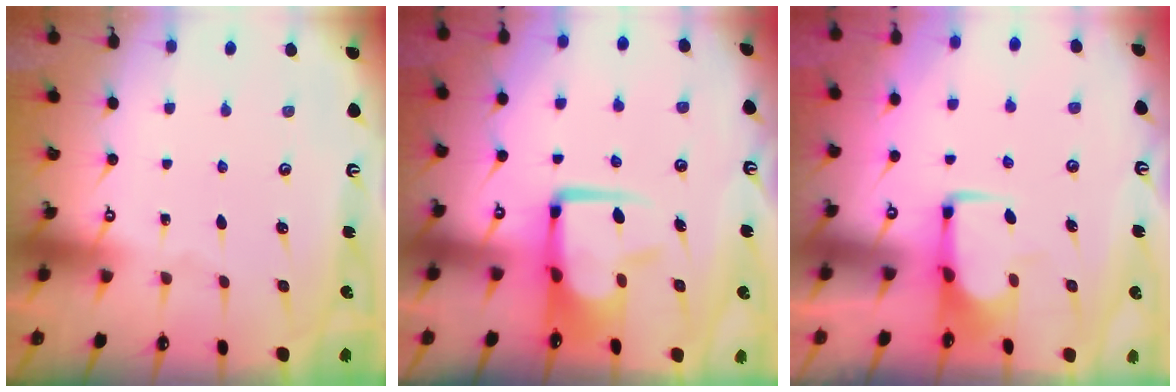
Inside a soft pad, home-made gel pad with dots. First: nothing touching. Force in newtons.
{"total": 10.6, "press": 10.4, "slide": 2.0}
{"total": 1.7, "press": 1.6, "slide": 0.4}